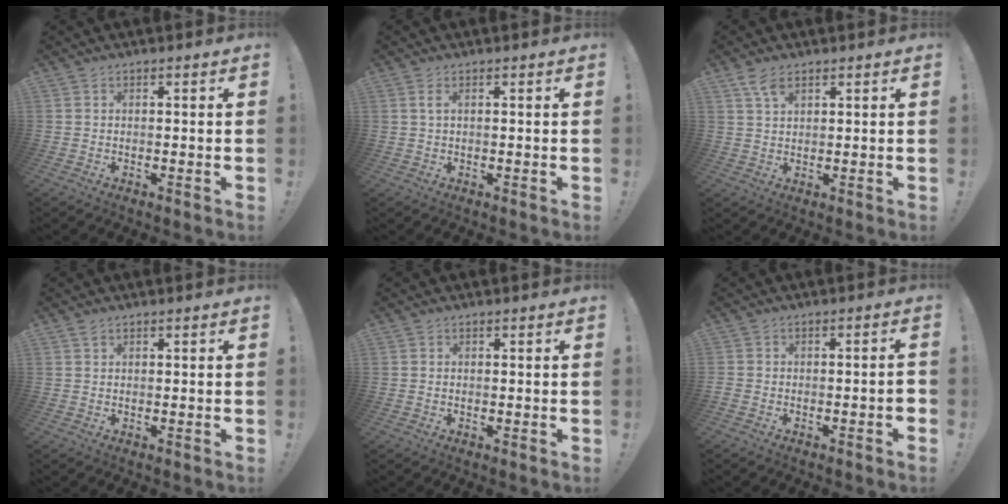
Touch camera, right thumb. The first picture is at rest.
{"total": 1.8, "force": [0.7, 0.3, 1.6], "torque": [-0.031, 0.002, 0.010]}
{"total": 4.5, "force": [3.0, 2.1, 2.7], "torque": [-0.042, -0.013, 0.051]}
{"total": 0.8, "force": [0.7, 0.4, 0.2], "torque": [0.003, -0.002, 0.012]}
{"total": 0.0}
{"total": 3.1, "force": [-1.5, 0.5, 2.7], "torque": [-0.039, 0.004, -0.023]}